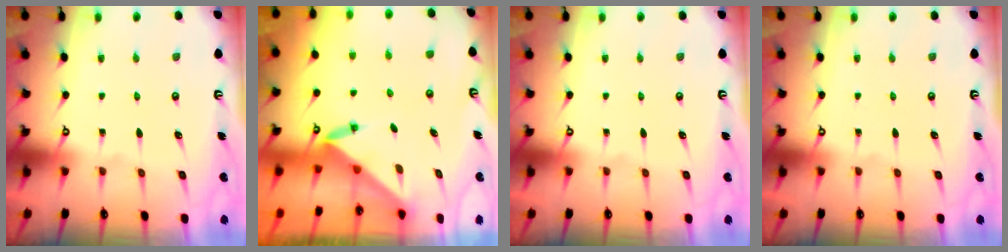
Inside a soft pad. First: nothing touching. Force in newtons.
{"total": 3.6, "press": 3.6, "slide": 0.3}
{"total": 0.0}
{"total": 0.0}